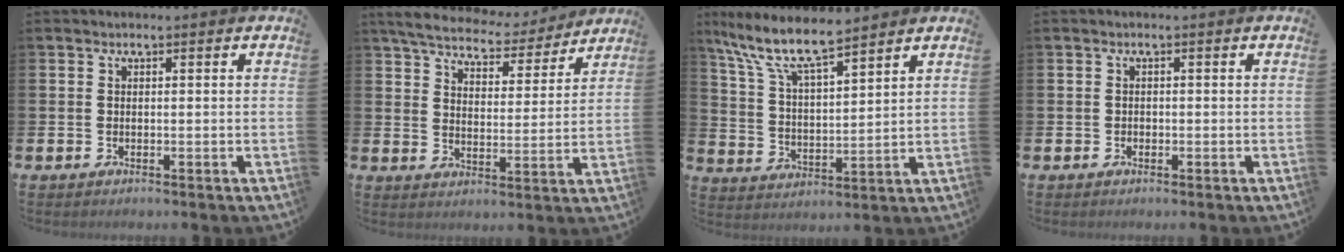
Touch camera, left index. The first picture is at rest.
{"total": 6.0, "force": [5.6, 1.6, 1.5], "torque": [-0.056, -0.038, 0.093]}
{"total": 9.2, "force": [7.9, 1.7, 4.4], "torque": [-0.121, -0.037, 0.139]}
{"total": 0.7, "force": [-0.4, 0.5, 0.1], "torque": [-0.011, 0.007, -0.008]}